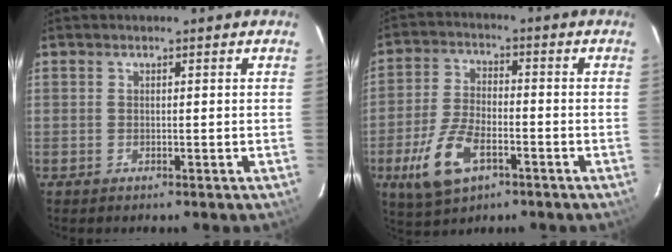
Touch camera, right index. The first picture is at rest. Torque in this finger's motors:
{"motor_torque": [1.10, -1.03, 0.64, 0.16]}